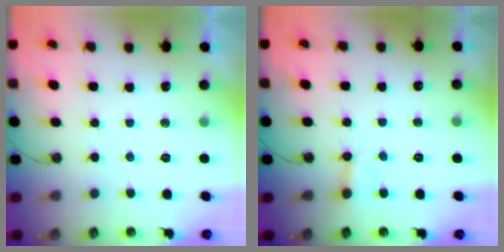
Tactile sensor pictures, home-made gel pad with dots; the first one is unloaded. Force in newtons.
{"total": 1.7, "press": 1.7, "slide": 0.0}